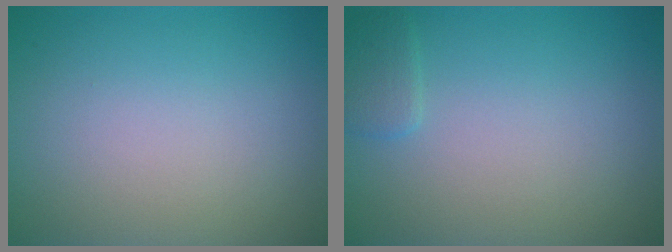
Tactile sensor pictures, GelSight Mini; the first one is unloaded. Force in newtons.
{"total": 1.2, "press": 1.2, "slide": 0.1}